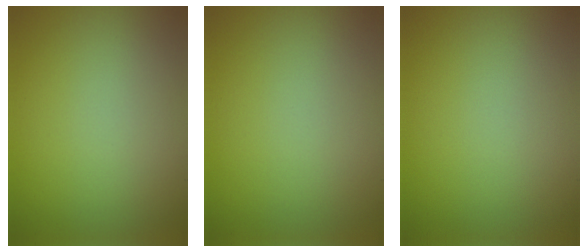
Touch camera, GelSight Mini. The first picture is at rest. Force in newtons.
{"total": 0.0}
{"total": 0.0}